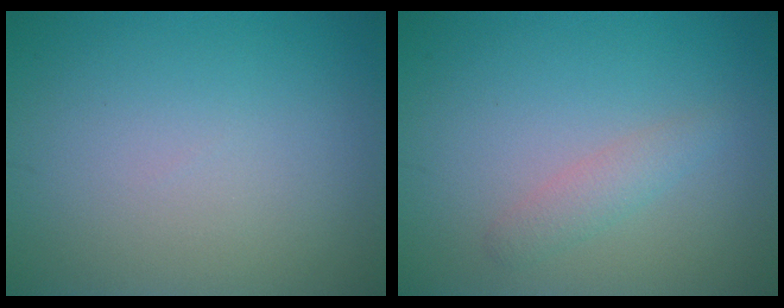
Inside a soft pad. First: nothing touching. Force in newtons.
{"total": 1.6, "press": 1.6, "slide": 0.1}